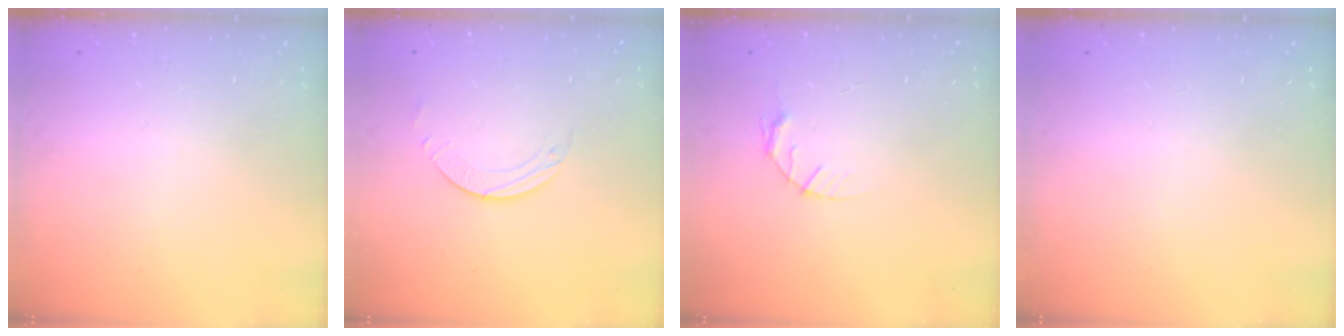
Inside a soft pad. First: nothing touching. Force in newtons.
{"total": 2.0, "press": 2.0, "slide": 0.2}
{"total": 3.9, "press": 3.9, "slide": 0.5}
{"total": 0.0}